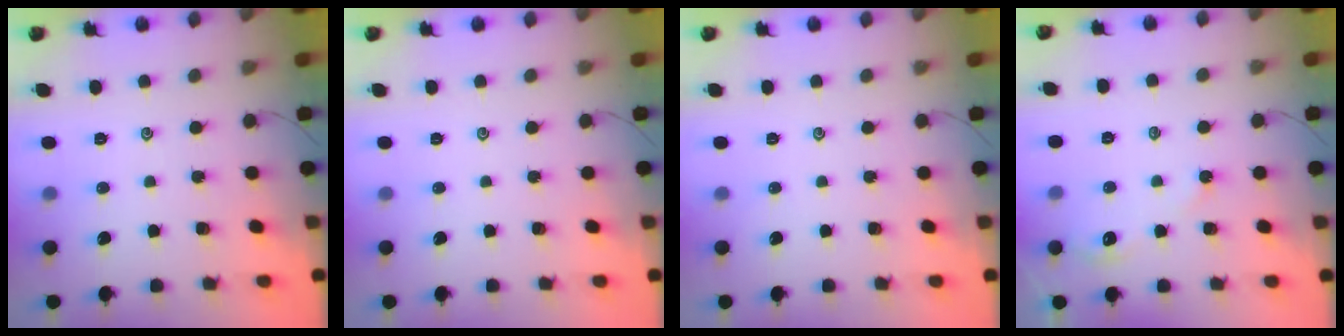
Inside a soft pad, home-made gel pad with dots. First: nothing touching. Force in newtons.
{"total": 0.0}
{"total": 0.0}
{"total": 3.6, "press": 3.6, "slide": 0.3}